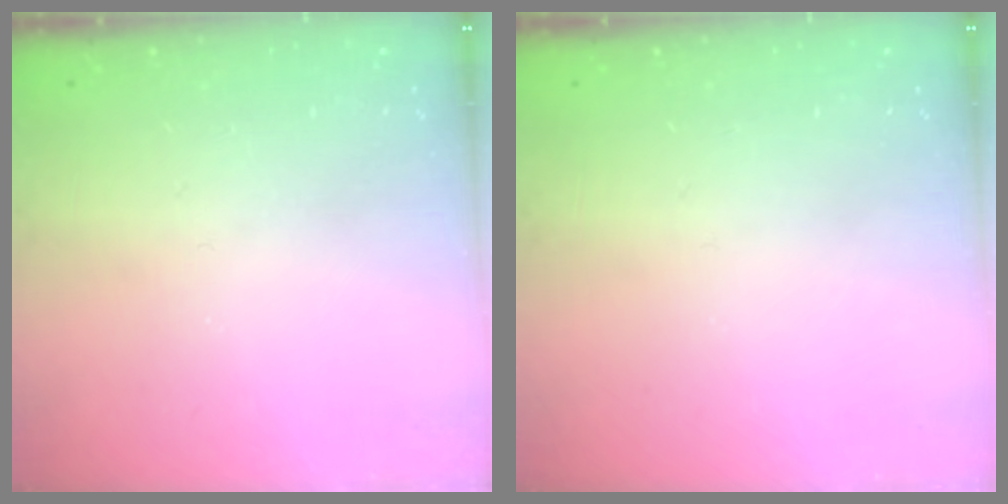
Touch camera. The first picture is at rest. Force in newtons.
{"total": 0.0}